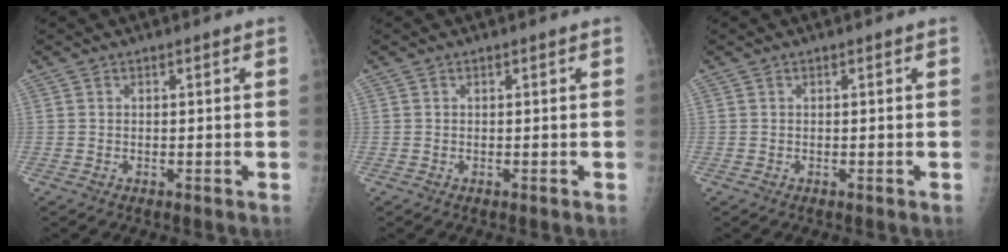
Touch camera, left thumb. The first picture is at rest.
{"total": 0.0}
{"total": 0.0}